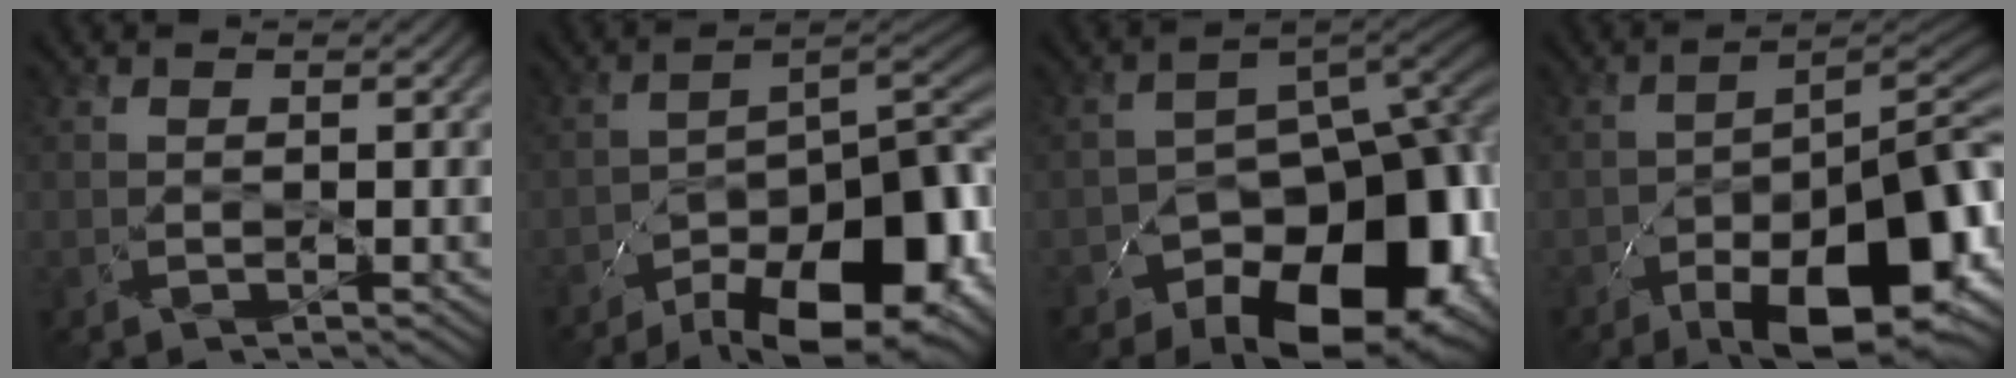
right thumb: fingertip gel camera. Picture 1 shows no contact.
{"total": 17.2, "force": [-11.0, 7.0, 11.3], "torque": [-0.127, -0.007, -0.158]}
{"total": 18.8, "force": [-11.0, 10.7, 10.8], "torque": [-0.124, -0.037, -0.142]}
{"total": 17.1, "force": [-9.1, 6.5, 12.9], "torque": [-0.160, -0.012, -0.136]}